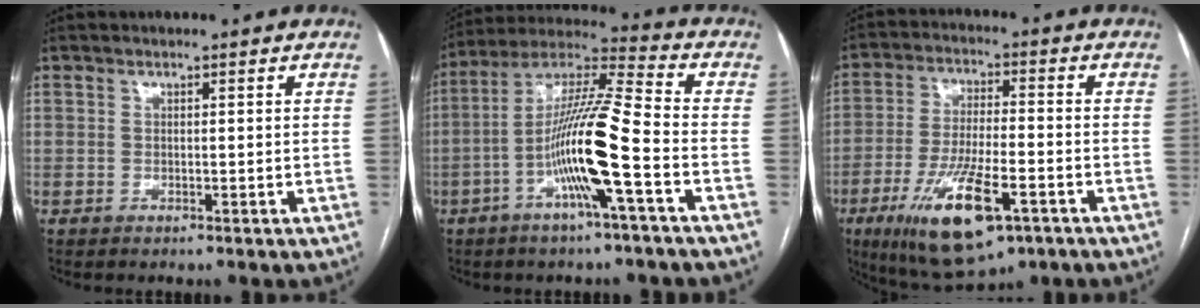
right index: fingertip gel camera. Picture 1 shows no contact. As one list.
[{"total": 14.5, "force": [-4.5, -0.1, 13.8], "torque": [-0.263, 0.009, -0.090]}, {"total": 15.0, "force": [-7.0, 4.2, 12.6], "torque": [-0.242, -0.020, -0.109]}]